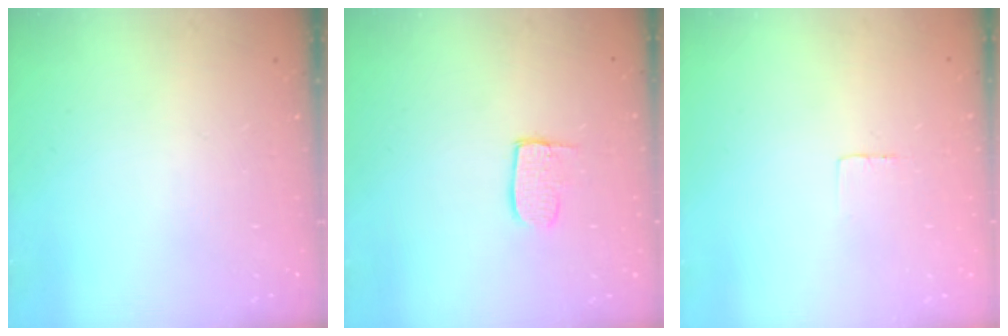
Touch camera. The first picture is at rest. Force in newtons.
{"total": 6.7, "press": 6.7, "slide": 0.2}
{"total": 2.3, "press": 2.3, "slide": 0.1}